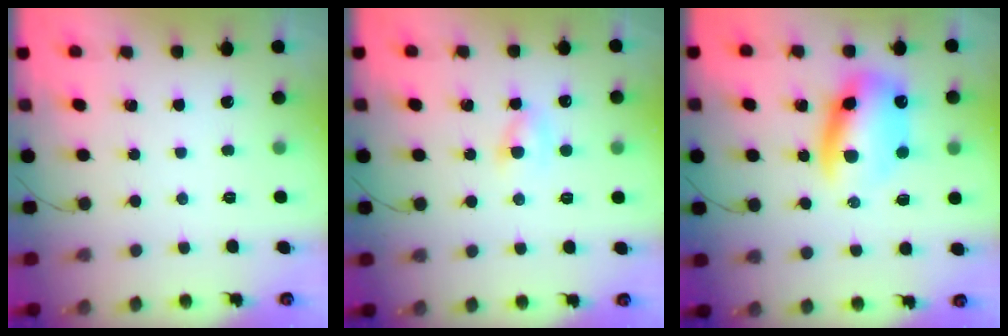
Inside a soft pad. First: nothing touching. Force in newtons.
{"total": 2.8, "press": 2.6, "slide": 1.1}
{"total": 11.9, "press": 11.5, "slide": 3.1}